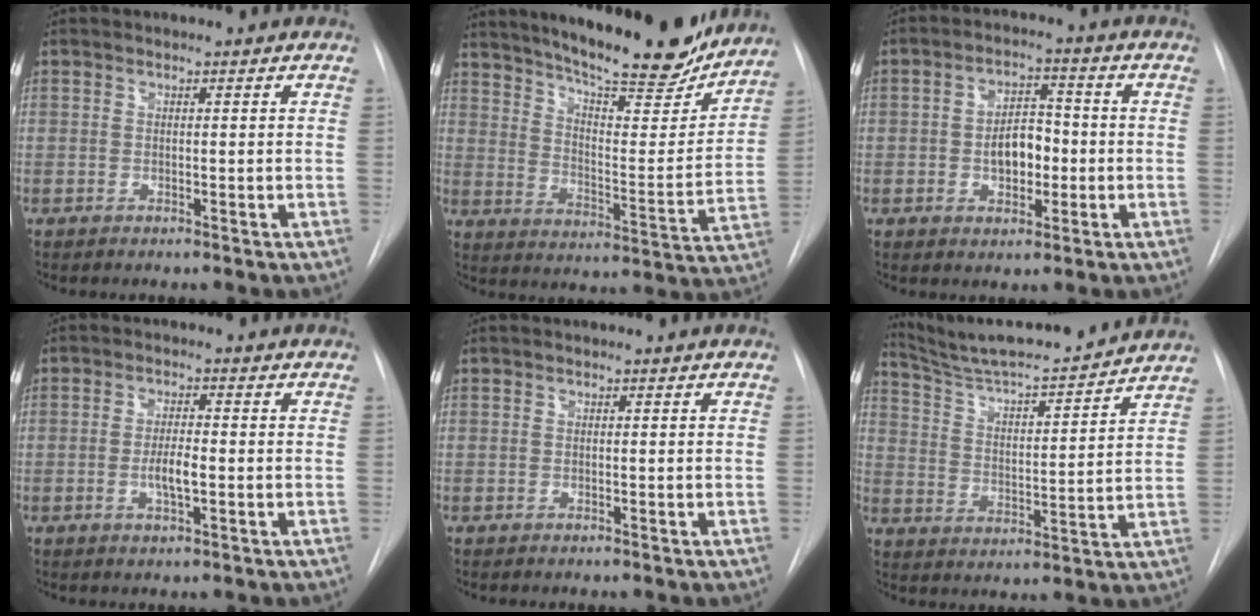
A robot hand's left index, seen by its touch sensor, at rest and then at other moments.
{"total": 23.5, "force": [20.3, 4.0, 11.2], "torque": [-0.179, -0.031, 0.280]}
{"total": 6.1, "force": [-0.9, 3.6, 4.8], "torque": [-0.078, 0.014, -0.013]}
{"total": 3.6, "force": [-0.8, 0.8, 3.4], "torque": [-0.064, -0.001, -0.013]}
{"total": 0.0}
{"total": 17.6, "force": [16.4, 0.5, 6.3], "torque": [-0.109, -0.005, 0.250]}